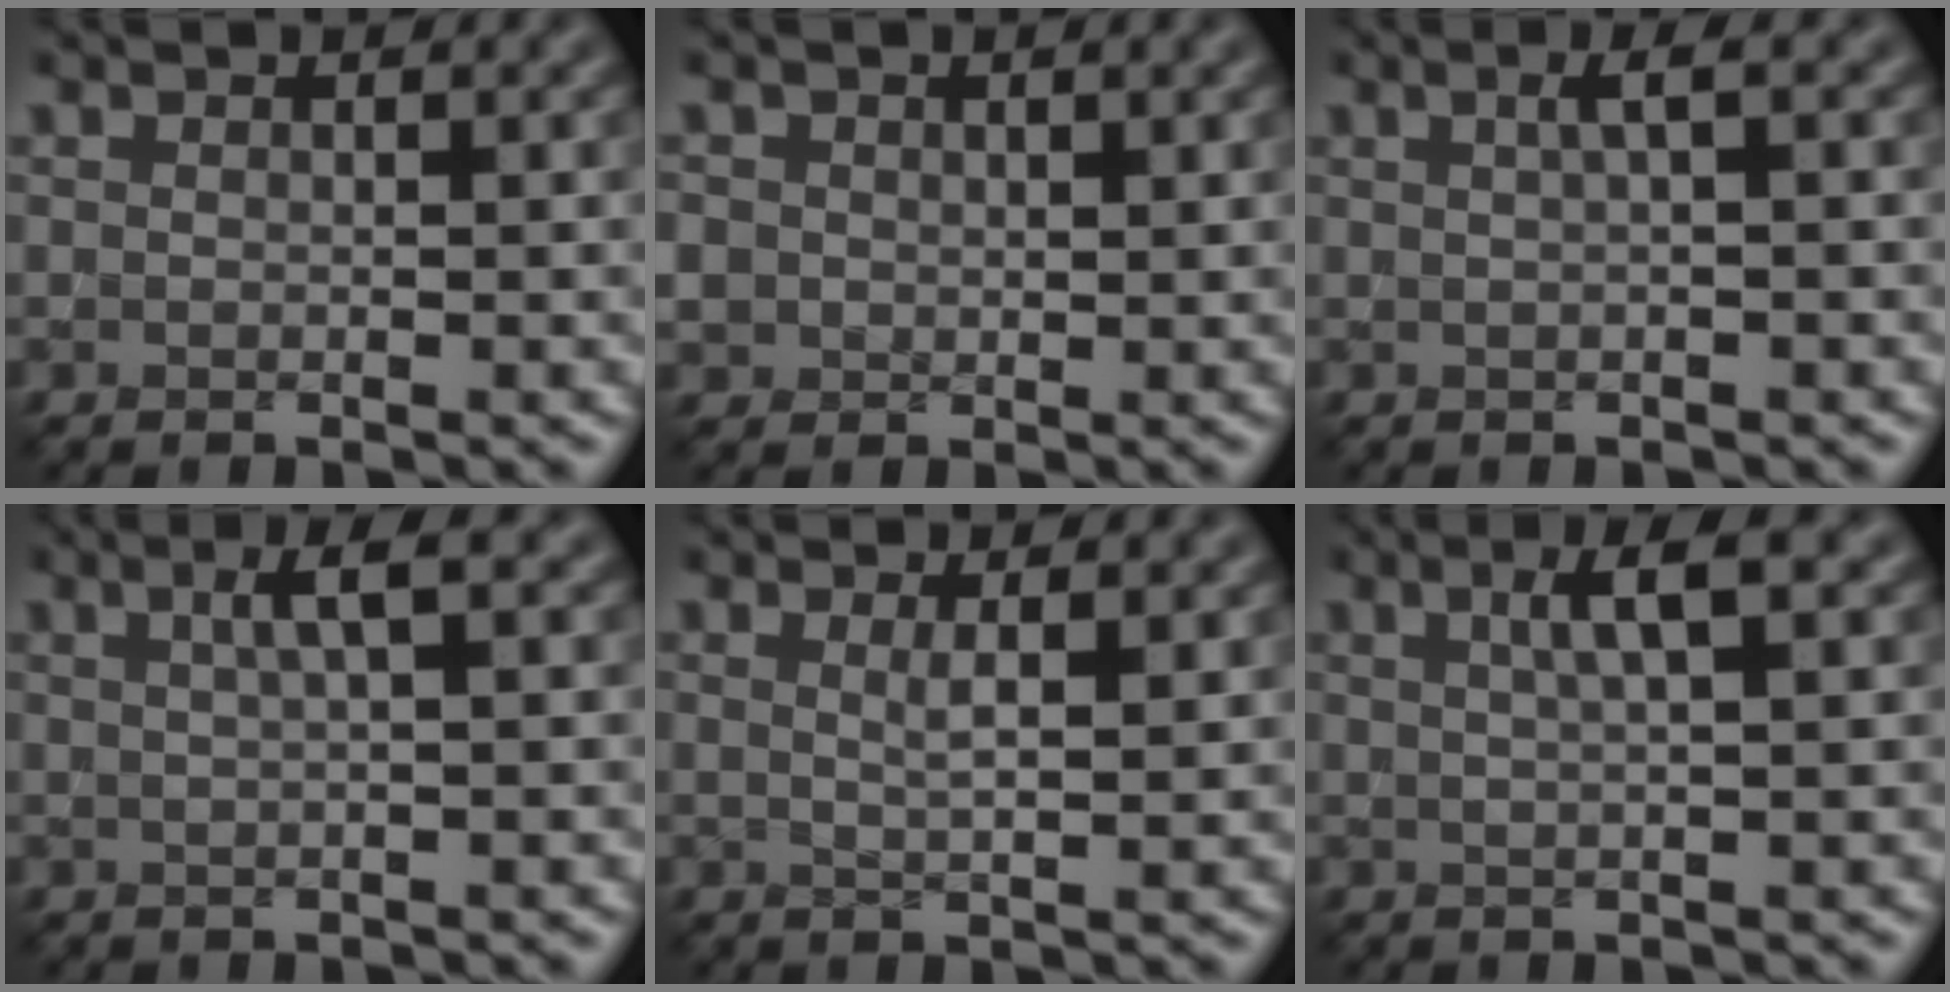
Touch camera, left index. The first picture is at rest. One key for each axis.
{"total": 2.1, "fx": 0.5, "fy": 1.9, "fz": 0.6, "tx": -0.016, "ty": 0.000, "tz": 0.010}
{"total": 1.7, "fx": 0.5, "fy": 0.2, "fz": 1.6, "tx": -0.025, "ty": 0.007, "tz": 0.006}
{"total": 2.5, "fx": 0.8, "fy": 0.4, "fz": 2.4, "tx": -0.034, "ty": 0.009, "tz": 0.012}
{"total": 1.5, "fx": 0.7, "fy": 0.3, "fz": 1.2, "tx": -0.018, "ty": -0.001, "tz": 0.010}
{"total": 3.1, "fx": 1.2, "fy": 0.5, "fz": 2.8, "tx": -0.037, "ty": 0.008, "tz": 0.017}